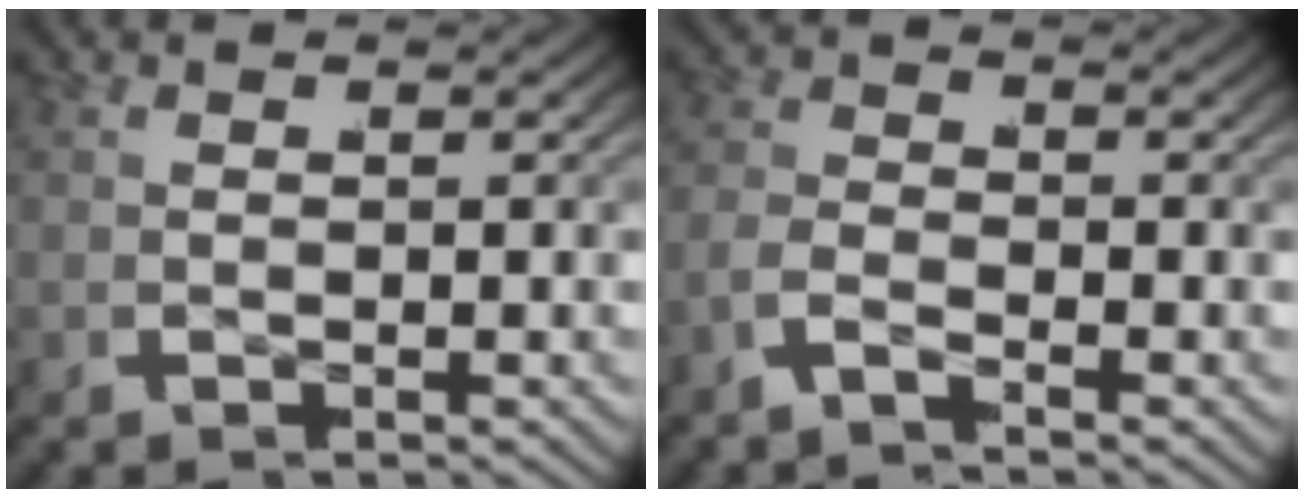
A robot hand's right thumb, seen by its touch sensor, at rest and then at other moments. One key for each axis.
{"total": 1.8, "fx": -1.7, "fy": 0.3, "fz": 0.5, "tx": -0.011, "ty": 0.002, "tz": -0.040}